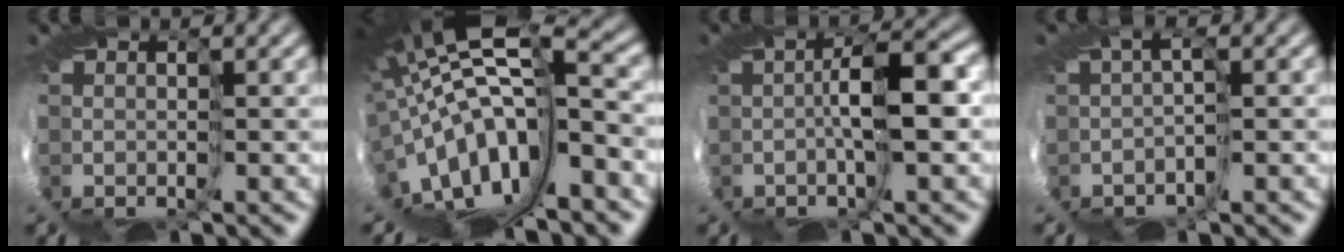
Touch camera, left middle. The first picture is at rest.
{"total": 12.7, "force": [-1.6, 5.6, 11.3], "torque": [-0.227, -0.005, 0.000]}
{"total": 3.4, "force": [-0.3, 0.2, 3.4], "torque": [-0.064, 0.011, -0.010]}
{"total": 1.2, "force": [-1.1, -0.4, 0.1], "torque": [-0.007, -0.006, -0.022]}